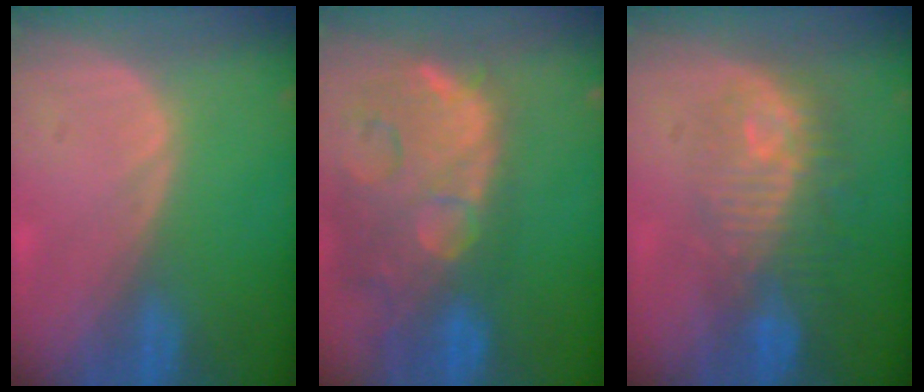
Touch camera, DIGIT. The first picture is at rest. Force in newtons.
{"total": 14.8, "press": 11.9, "slide": 8.9}
{"total": 9.7, "press": 8.9, "slide": 3.9}